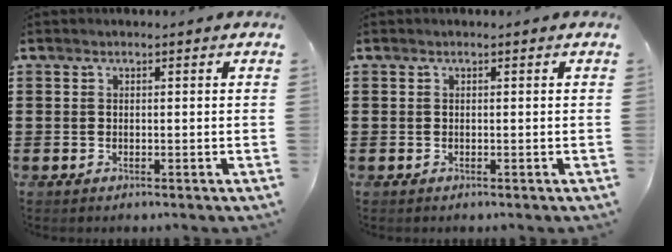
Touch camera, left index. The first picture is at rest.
{"total": 0.0}